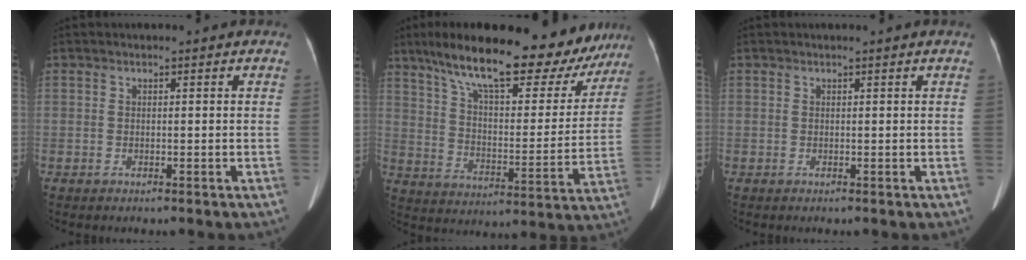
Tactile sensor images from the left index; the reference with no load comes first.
{"total": 25.3, "force": [19.6, 7.2, 14.3], "torque": [-0.221, 0.001, 0.276]}
{"total": 1.0, "force": [0.8, -0.4, 0.3], "torque": [-0.008, -0.010, 0.008]}